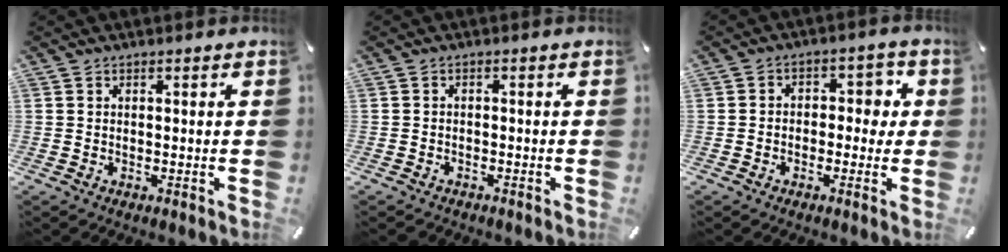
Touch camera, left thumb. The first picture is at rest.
{"total": 1.3, "force": [-1.1, 0.7, 0.2], "torque": [-0.005, 0.006, -0.025]}
{"total": 5.0, "force": [-1.0, 4.0, 2.9], "torque": [-0.034, 0.007, -0.029]}